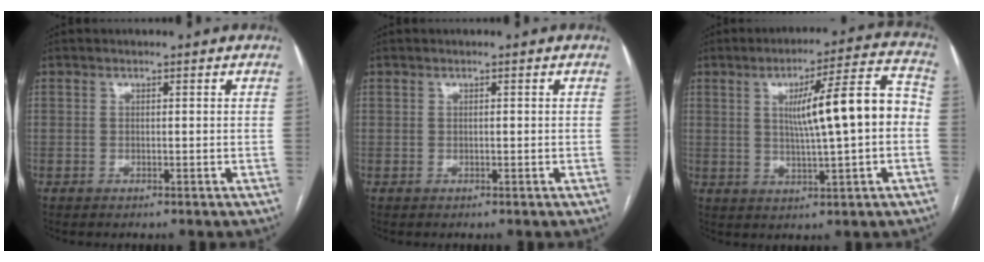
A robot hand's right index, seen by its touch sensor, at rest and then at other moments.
{"total": 0.0}
{"total": 12.5, "force": [0.5, 1.0, 12.4], "torque": [-0.183, 0.026, 0.009]}